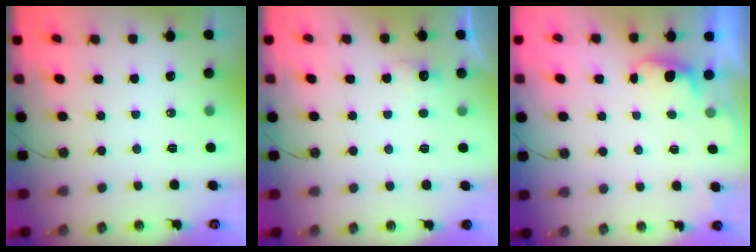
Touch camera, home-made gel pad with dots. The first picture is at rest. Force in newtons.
{"total": 6.9, "press": 6.7, "slide": 1.3}
{"total": 0.8, "press": 0.4, "slide": 0.7}